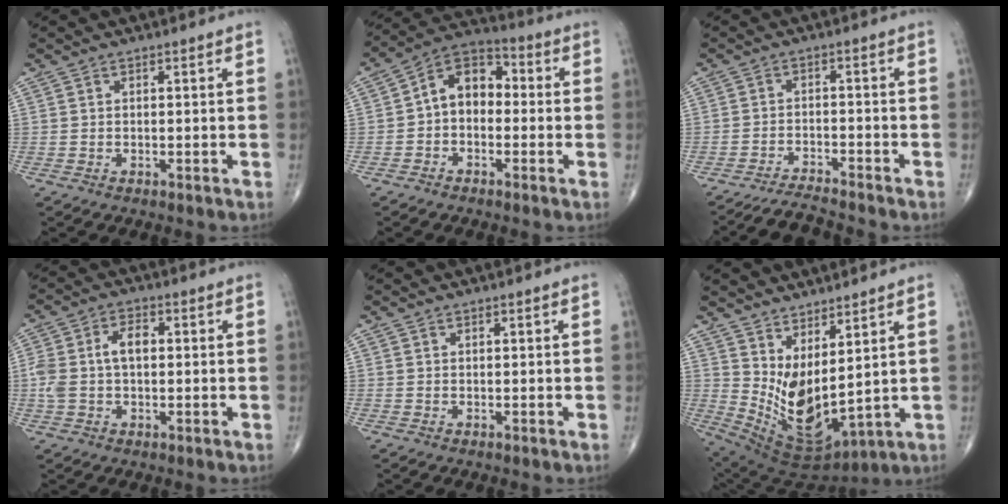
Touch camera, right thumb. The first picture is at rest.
{"total": 9.3, "force": [-0.5, 6.6, 6.6], "torque": [-0.078, 0.034, -0.028]}
{"total": 4.6, "force": [-4.6, -0.6, 0.1], "torque": [-0.021, 0.020, -0.081]}
{"total": 7.4, "force": [0.4, 4.4, 5.9], "torque": [-0.130, 0.024, 0.008]}
{"total": 0.0}
{"total": 13.7, "force": [4.3, 5.7, 11.7], "torque": [-0.212, -0.048, 0.108]}